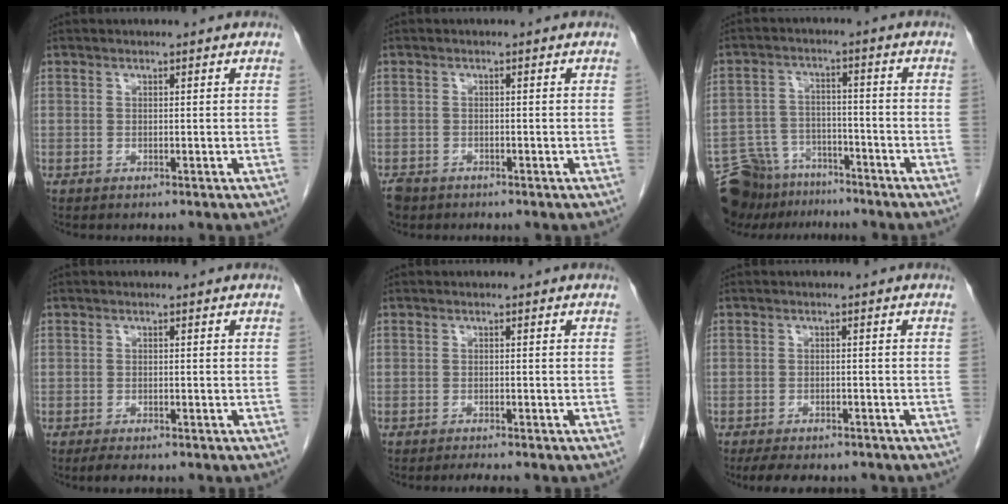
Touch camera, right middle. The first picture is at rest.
{"total": 2.6, "force": [-2.1, 1.4, 0.6], "torque": [-0.018, -0.002, -0.035]}
{"total": 11.6, "force": [-9.6, 5.8, 3.0], "torque": [-0.061, 0.017, -0.156]}
{"total": 2.1, "force": [-1.6, 0.6, 1.2], "torque": [-0.030, -0.008, -0.023]}
{"total": 1.8, "force": [-1.6, -0.2, 0.7], "torque": [-0.017, -0.008, -0.024]}
{"total": 8.1, "force": [-6.9, 2.8, 3.3], "torque": [-0.050, -0.004, -0.093]}